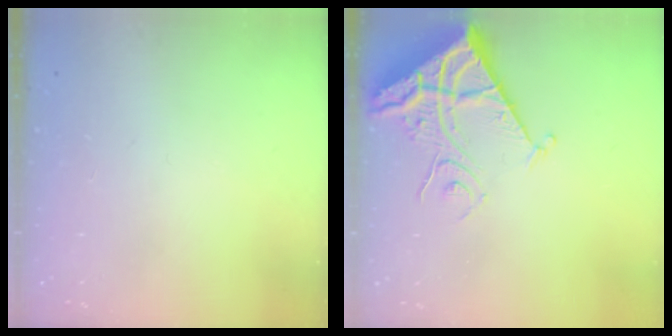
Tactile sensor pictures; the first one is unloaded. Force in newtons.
{"total": 11.3, "press": 11.3, "slide": 1.4}